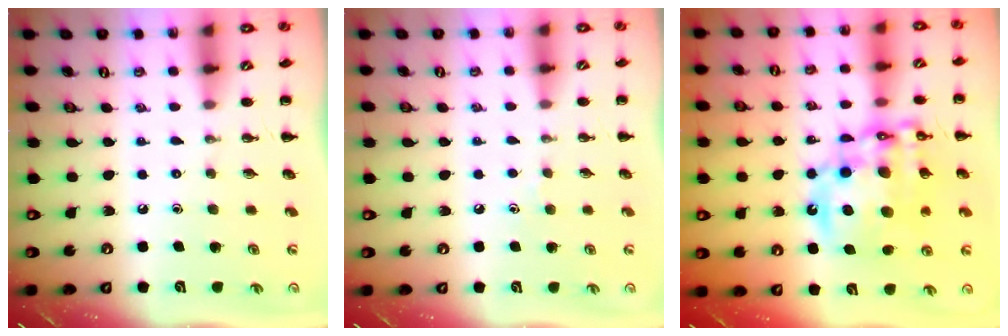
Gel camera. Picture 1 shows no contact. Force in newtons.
{"total": 3.1, "press": 2.9, "slide": 1.1}
{"total": 20.4, "press": 19.9, "slide": 4.7}